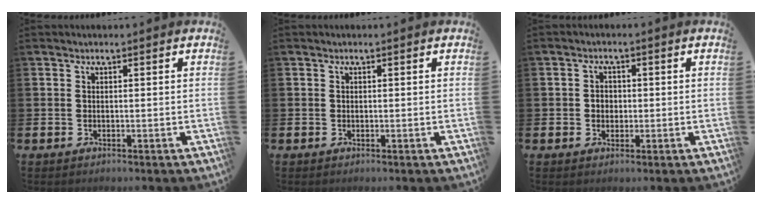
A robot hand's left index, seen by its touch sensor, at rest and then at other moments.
{"total": 0.0}
{"total": 2.0, "force": [0.0, 1.8, 0.8], "torque": [0.004, 0.001, -0.009]}